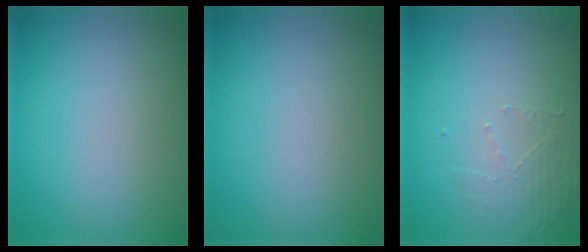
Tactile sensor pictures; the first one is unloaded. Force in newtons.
{"total": 0.0}
{"total": 1.6, "press": 0.7, "slide": 1.4}